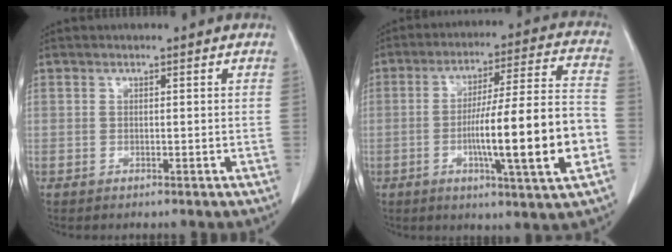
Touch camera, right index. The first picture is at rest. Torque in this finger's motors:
{"motor_torque": [2.14, 0.00, 1.05, 0.18]}